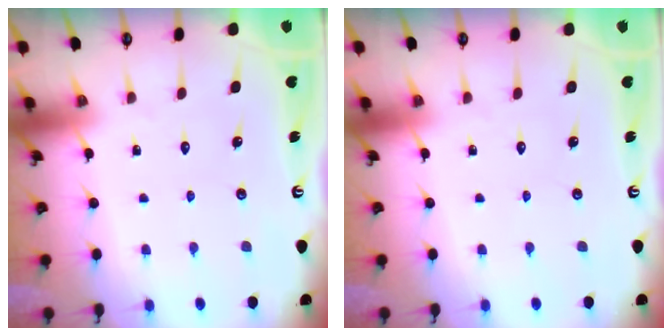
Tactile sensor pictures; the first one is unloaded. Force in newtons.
{"total": 0.0}